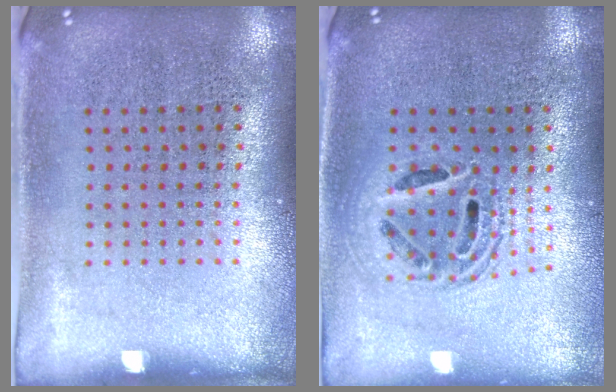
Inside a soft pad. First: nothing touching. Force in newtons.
{"total": 1.6, "press": 1.3, "slide": 0.9}